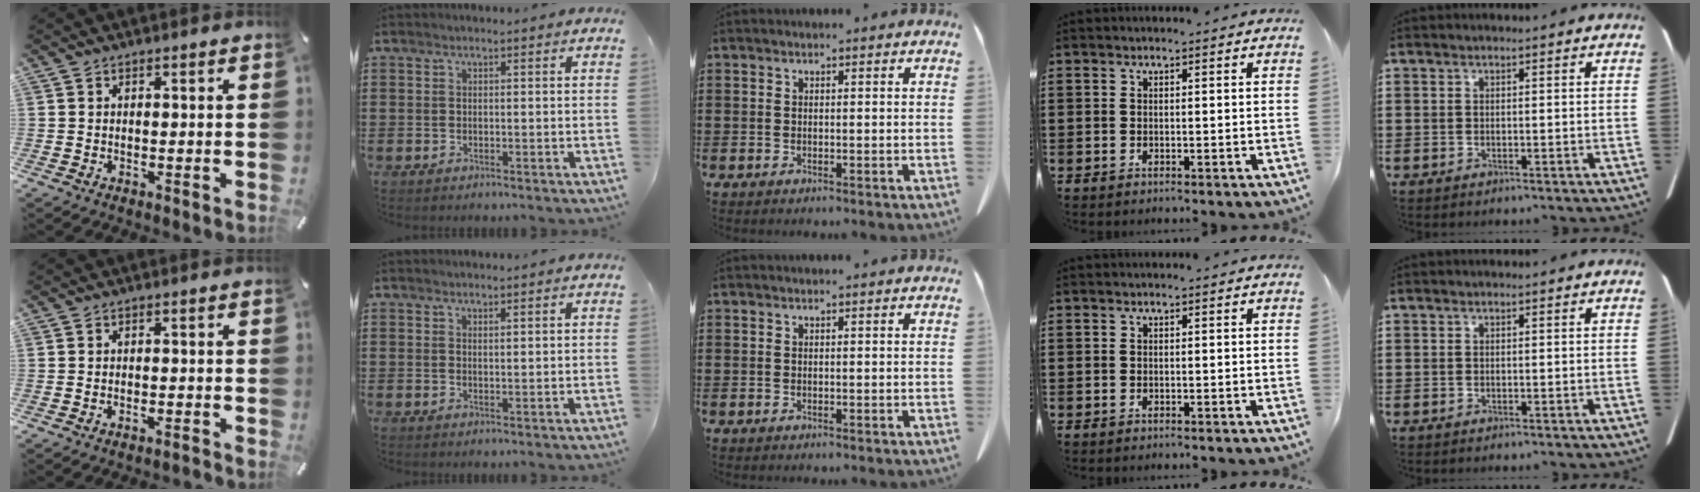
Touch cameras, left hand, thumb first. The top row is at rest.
{"thumb": {"total": 2.1, "force": [-1.8, 0.4, 0.9], "torque": [-0.017, 0.009, -0.036]}, "index": {"total": 1.0, "force": [0.8, 0.0, 0.4], "torque": [-0.010, -0.001, 0.017]}}